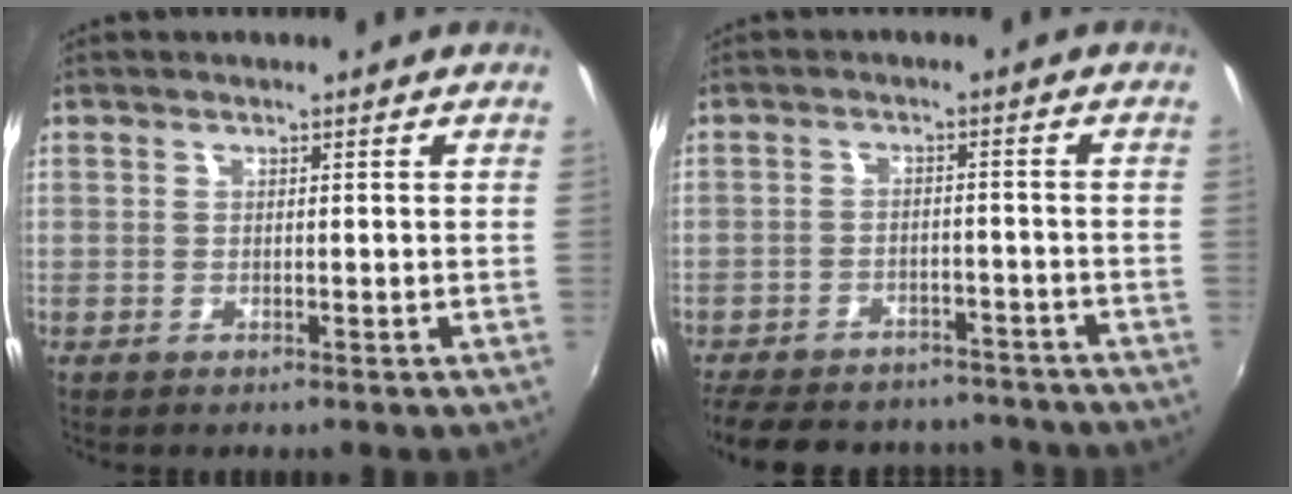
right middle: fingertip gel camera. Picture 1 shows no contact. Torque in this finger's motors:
{"motor_torque": [1.07, -1.07, 0.33, 0.05]}